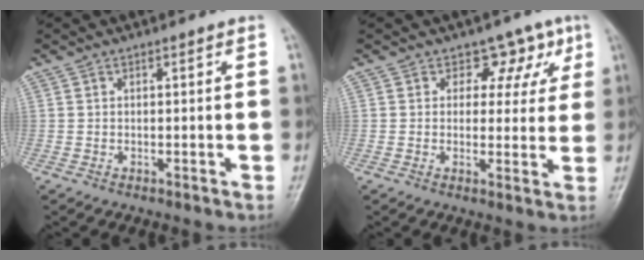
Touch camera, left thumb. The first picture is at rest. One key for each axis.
{"total": 5.9, "fx": 3.2, "fy": 4.6, "fz": 2.0, "tx": 0.023, "ty": -0.006, "tz": 0.034}